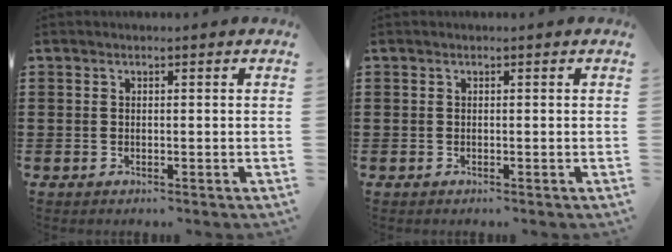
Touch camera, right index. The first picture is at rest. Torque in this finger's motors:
{"motor_torque": [0.84, 1.30, 0.00, 0.00]}